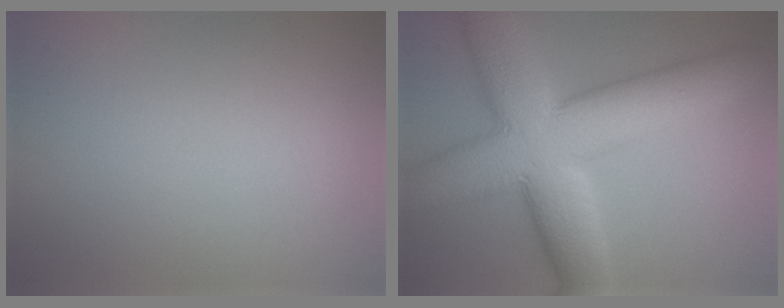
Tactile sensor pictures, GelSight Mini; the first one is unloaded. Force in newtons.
{"total": 12.1, "press": 12.1, "slide": 0.8}